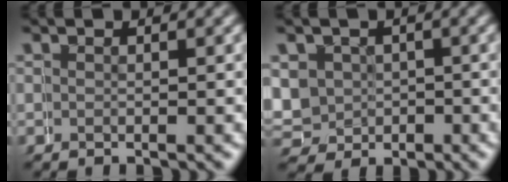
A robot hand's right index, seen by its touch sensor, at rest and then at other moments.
{"total": 5.9, "force": [0.4, 5.9, 0.0], "torque": [-0.011, -0.017, 0.003]}